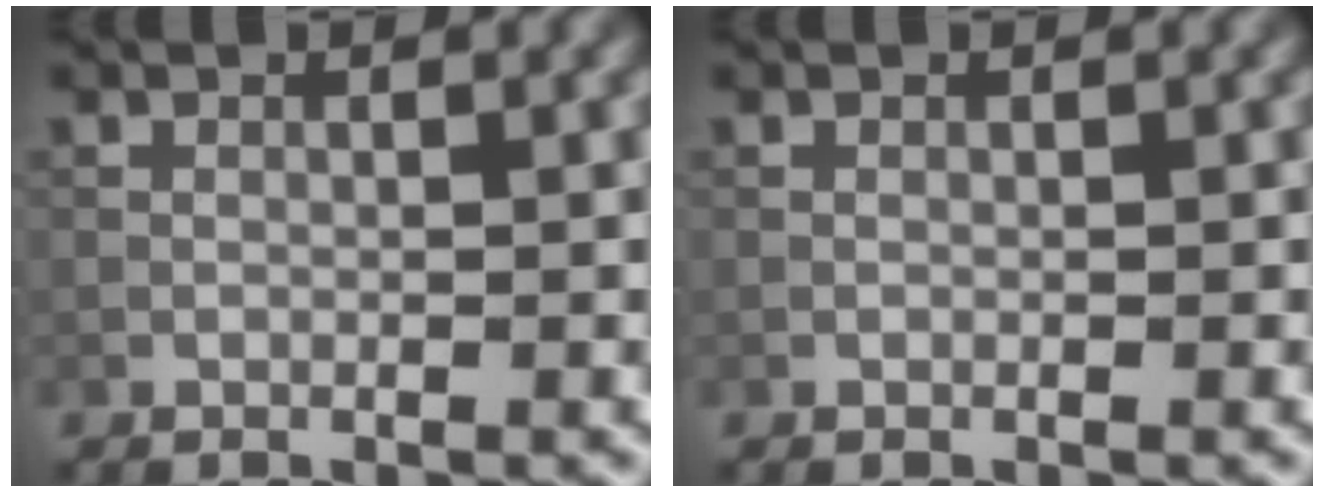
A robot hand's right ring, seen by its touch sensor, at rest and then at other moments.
{"total": 0.0}